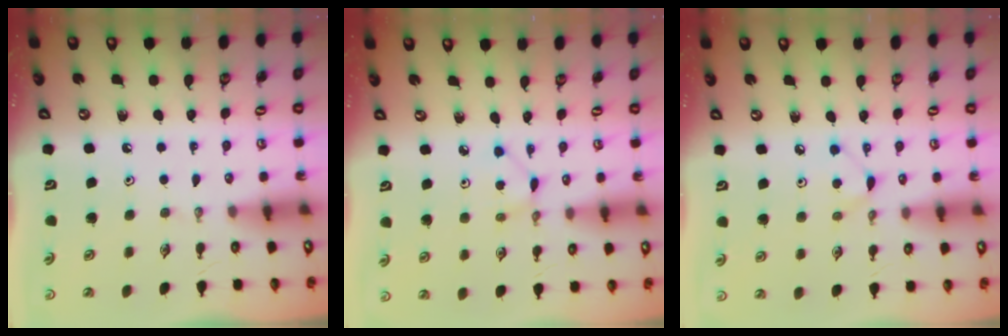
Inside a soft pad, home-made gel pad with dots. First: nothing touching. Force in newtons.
{"total": 2.8, "press": 2.8, "slide": 0.3}
{"total": 5.9, "press": 5.9, "slide": 0.6}